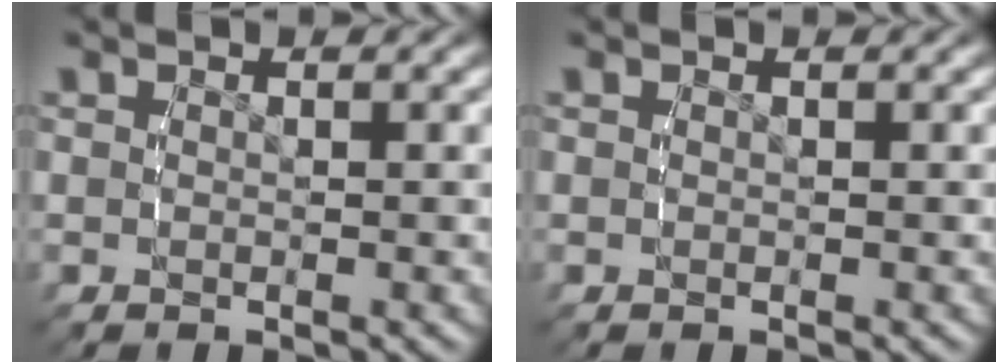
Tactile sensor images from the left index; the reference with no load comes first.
{"total": 0.0}